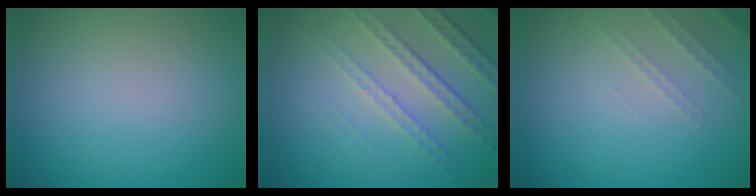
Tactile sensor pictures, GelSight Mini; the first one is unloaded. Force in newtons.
{"total": 4.6, "press": 3.2, "slide": 3.3}
{"total": 1.5, "press": 1.4, "slide": 0.4}